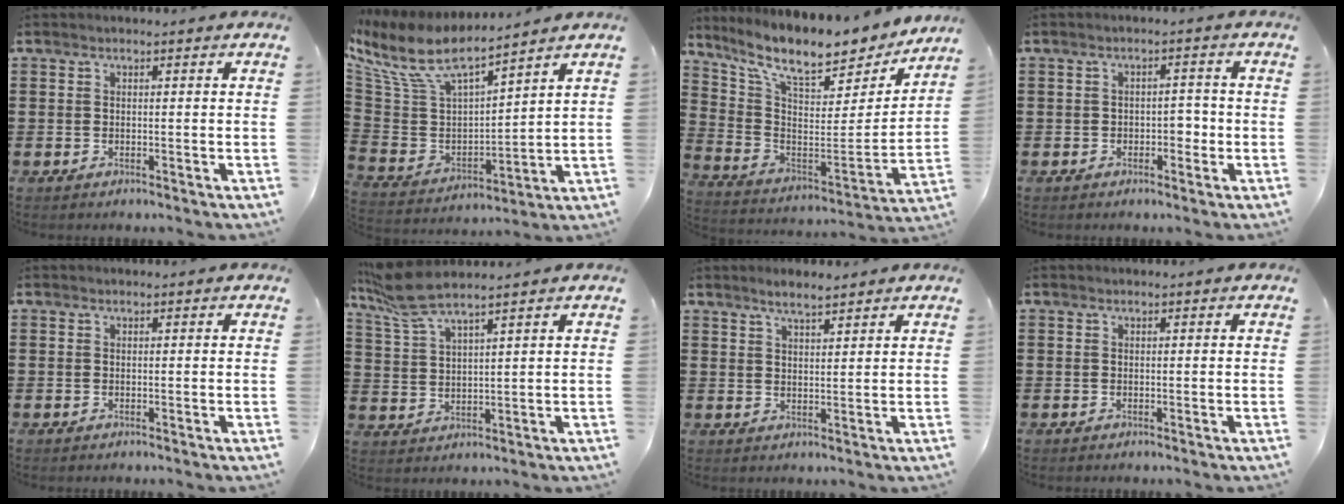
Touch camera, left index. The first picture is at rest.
{"total": 10.0, "force": [7.4, 3.1, 5.9], "torque": [-0.149, -0.044, 0.130]}
{"total": 10.9, "force": [9.1, 2.2, 5.6], "torque": [-0.131, -0.069, 0.153]}
{"total": 2.4, "force": [-0.8, 1.4, 1.7], "torque": [-0.036, 0.005, -0.020]}
{"total": 0.0}
{"total": 6.6, "force": [5.4, 0.8, 3.8], "torque": [-0.098, -0.013, 0.095]}
{"total": 3.0, "force": [2.5, 0.4, 1.5], "torque": [-0.034, 0.004, 0.046]}
{"total": 0.0}